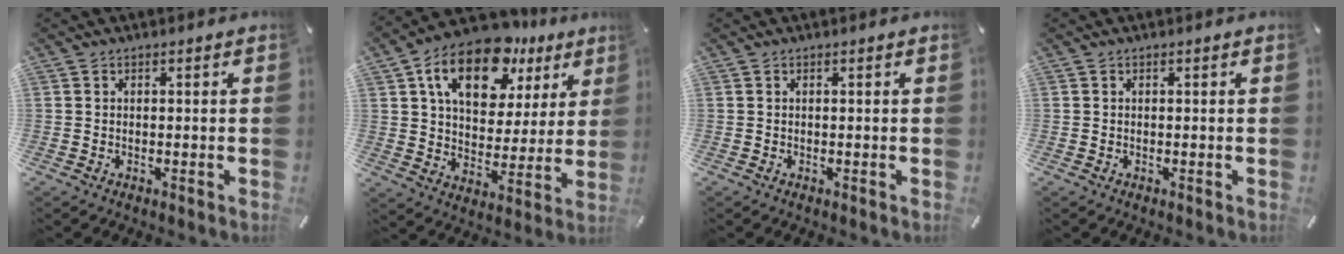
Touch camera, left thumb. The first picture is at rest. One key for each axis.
{"total": 17.4, "fx": 10.1, "fy": 10.3, "fz": 9.7, "tx": -0.162, "ty": -0.041, "tz": 0.180}
{"total": 0.0}
{"total": 0.0}